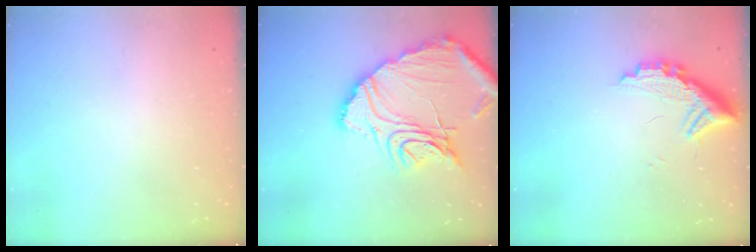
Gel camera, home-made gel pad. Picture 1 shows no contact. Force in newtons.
{"total": 20.2, "press": 20.1, "slide": 2.1}
{"total": 10.9, "press": 10.8, "slide": 0.9}